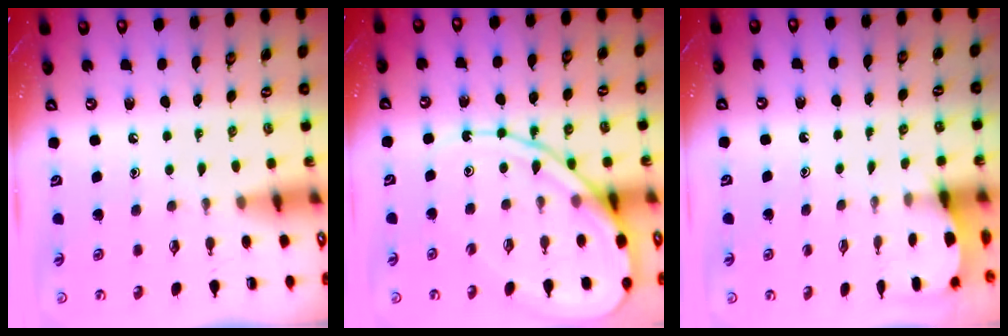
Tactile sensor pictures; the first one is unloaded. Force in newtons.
{"total": 13.8, "press": 13.8, "slide": 1.3}
{"total": 2.6, "press": 2.6, "slide": 0.3}